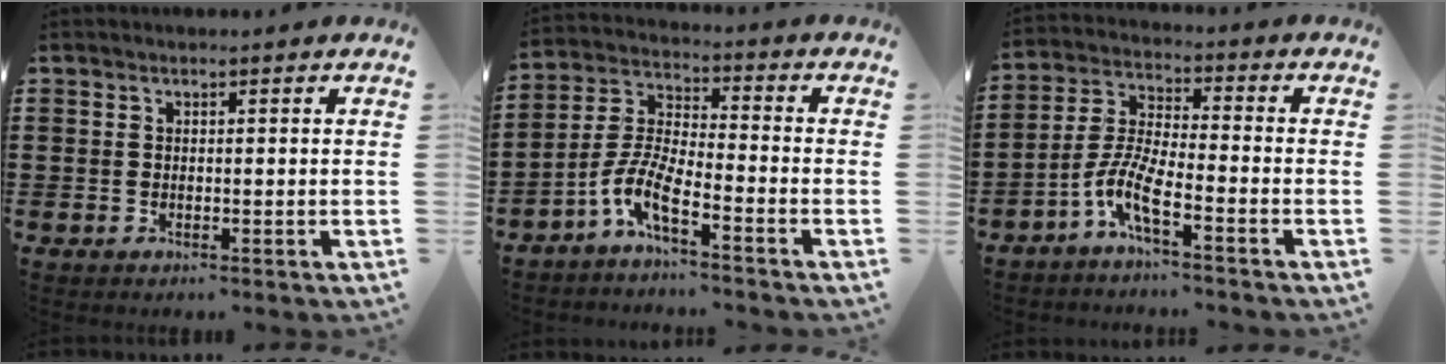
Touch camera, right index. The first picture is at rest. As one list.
[{"total": 6.9, "force": [-4.8, 1.2, 4.8], "torque": [-0.131, -0.016, -0.102]}, {"total": 6.9, "force": [-4.3, 1.3, 5.2], "torque": [-0.137, -0.015, -0.090]}]